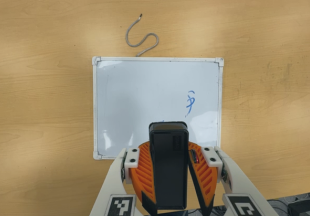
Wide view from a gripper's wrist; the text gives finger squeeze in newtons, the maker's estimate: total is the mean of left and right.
{"total": 10.7, "left": 10.2, "right": 11.3}